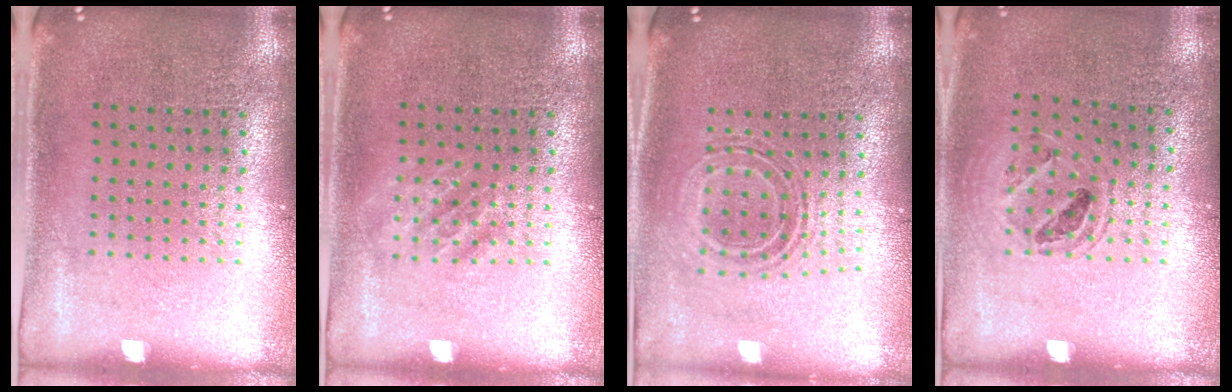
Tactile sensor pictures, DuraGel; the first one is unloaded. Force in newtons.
{"total": 1.4, "press": 1.4, "slide": 0.2}
{"total": 0.8, "press": 0.8, "slide": 0.3}
{"total": 1.0, "press": 1.0, "slide": 0.2}